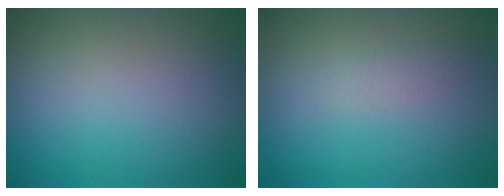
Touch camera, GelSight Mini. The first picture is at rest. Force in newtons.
{"total": 0.9, "press": 0.9, "slide": 0.0}